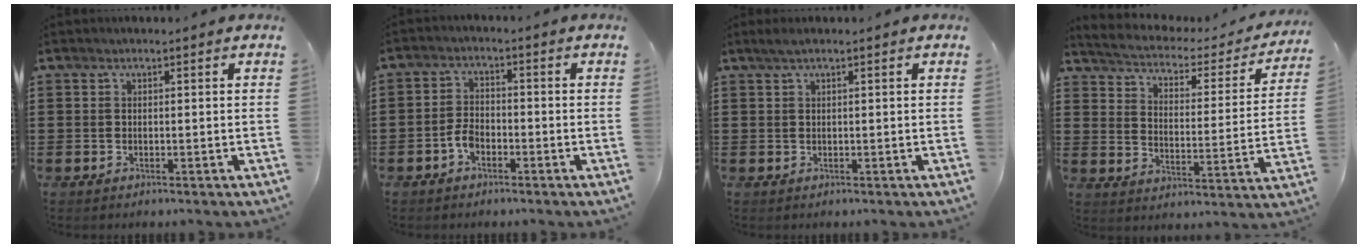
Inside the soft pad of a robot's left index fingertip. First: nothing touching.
{"total": 3.2, "force": [-1.5, 1.8, 2.2], "torque": [-0.056, 0.001, -0.035]}
{"total": 1.0, "force": [0.4, 0.0, 0.9], "torque": [-0.016, 0.000, 0.008]}
{"total": 2.4, "force": [2.1, 0.6, 1.0], "torque": [-0.036, -0.022, 0.026]}